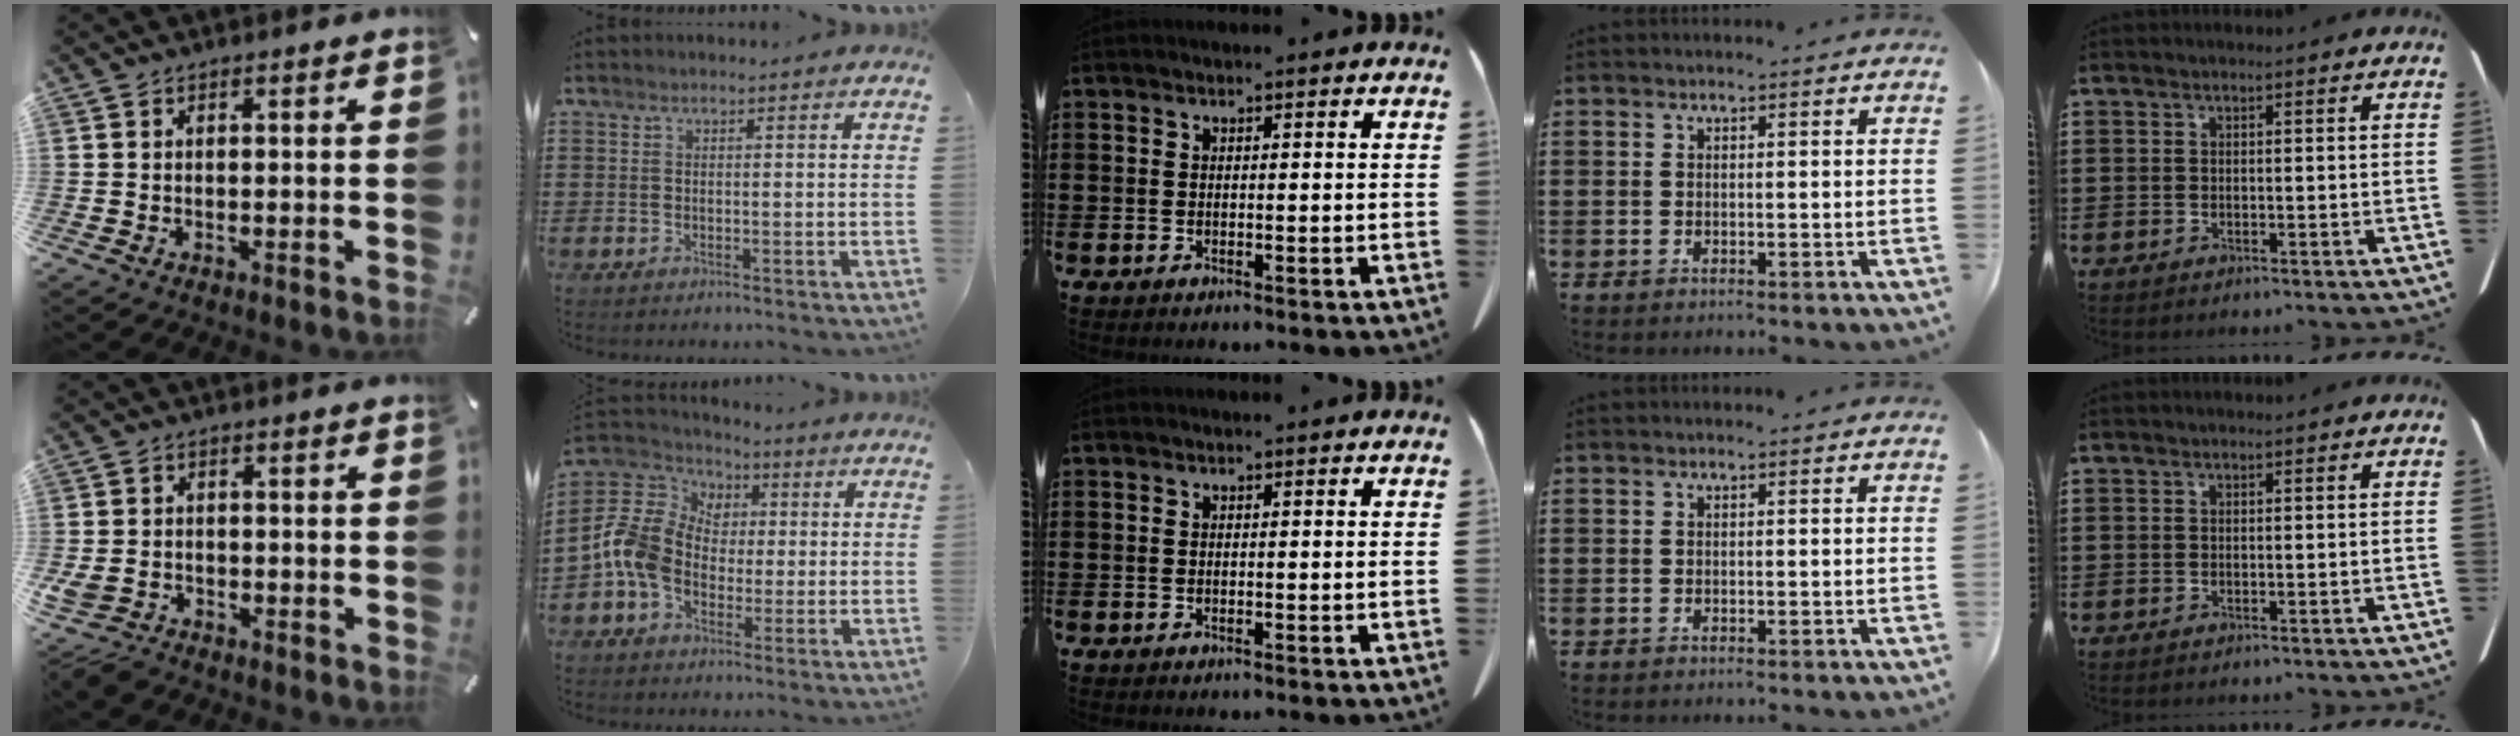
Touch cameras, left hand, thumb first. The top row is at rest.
{"thumb": {"total": 4.7, "force": [-3.0, 3.0, 1.9], "torque": [-0.058, 0.008, -0.063]}, "index": {"total": 10.7, "force": [-1.3, 8.9, 5.8], "torque": [-0.169, 0.010, -0.033]}}